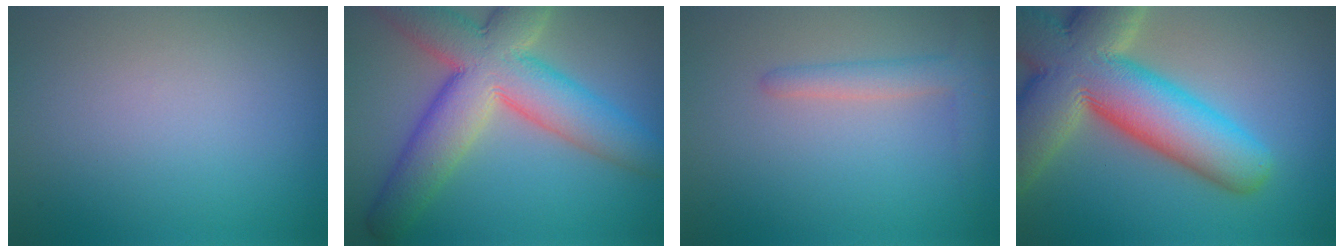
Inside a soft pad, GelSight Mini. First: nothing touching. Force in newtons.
{"total": 10.7, "press": 10.7, "slide": 0.8}
{"total": 2.4, "press": 2.4, "slide": 0.3}
{"total": 14.9, "press": 14.8, "slide": 1.1}